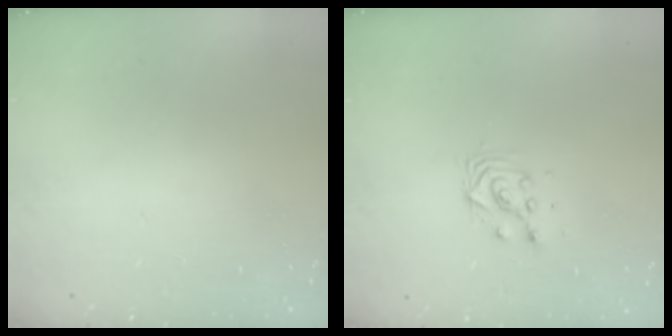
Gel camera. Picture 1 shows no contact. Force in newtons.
{"total": 4.8, "press": 4.8, "slide": 0.3}